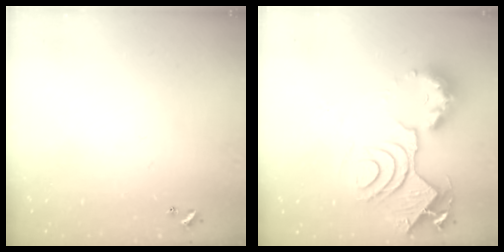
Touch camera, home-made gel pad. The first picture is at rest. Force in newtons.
{"total": 16.4, "press": 16.3, "slide": 1.7}